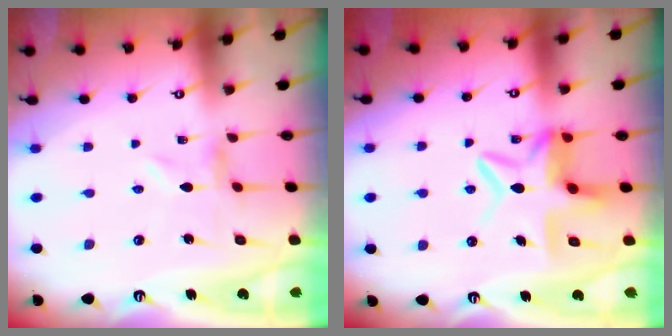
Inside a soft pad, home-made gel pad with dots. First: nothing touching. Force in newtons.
{"total": 10.8, "press": 10.7, "slide": 1.2}